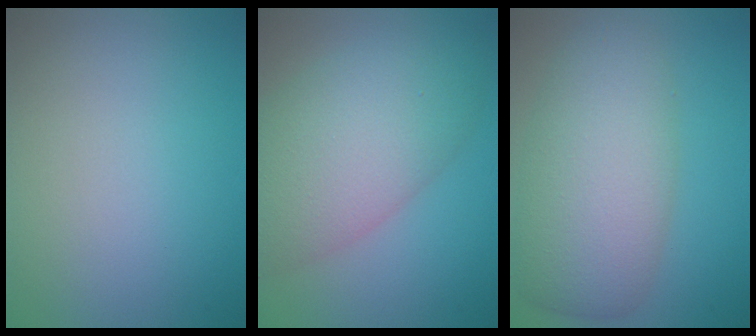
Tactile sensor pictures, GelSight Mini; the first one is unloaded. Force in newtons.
{"total": 8.8, "press": 8.8, "slide": 0.3}
{"total": 7.5, "press": 7.5, "slide": 0.3}